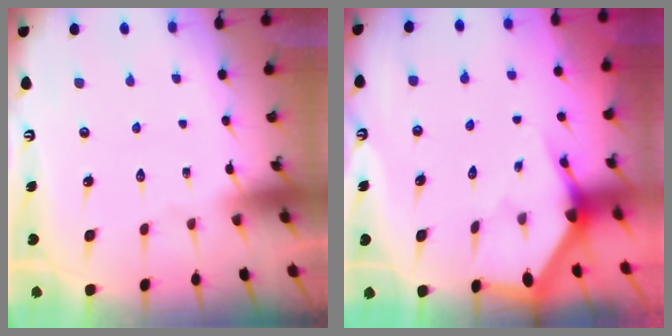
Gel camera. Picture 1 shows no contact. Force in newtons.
{"total": 2.8, "press": 2.8, "slide": 0.2}